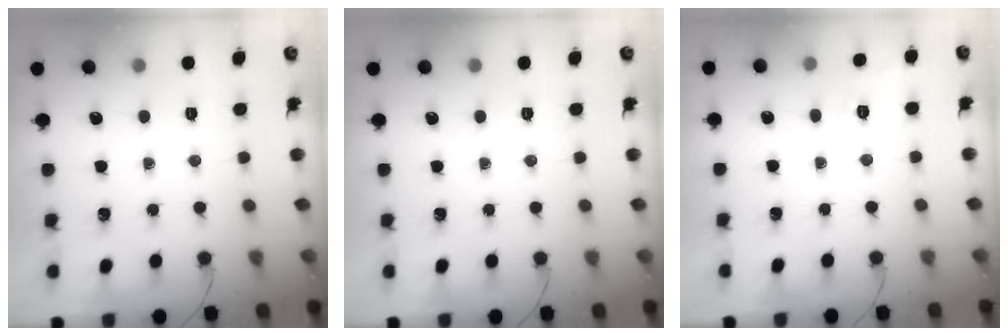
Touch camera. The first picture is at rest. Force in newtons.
{"total": 0.0}
{"total": 7.2, "press": 6.8, "slide": 2.1}